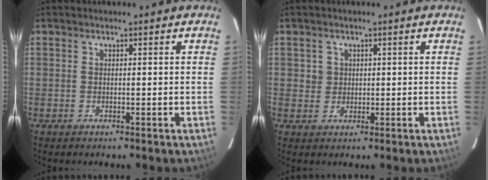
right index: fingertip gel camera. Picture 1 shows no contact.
{"total": 2.3, "force": [0.5, 2.3, 0.1], "torque": [0.008, 0.011, 0.007]}